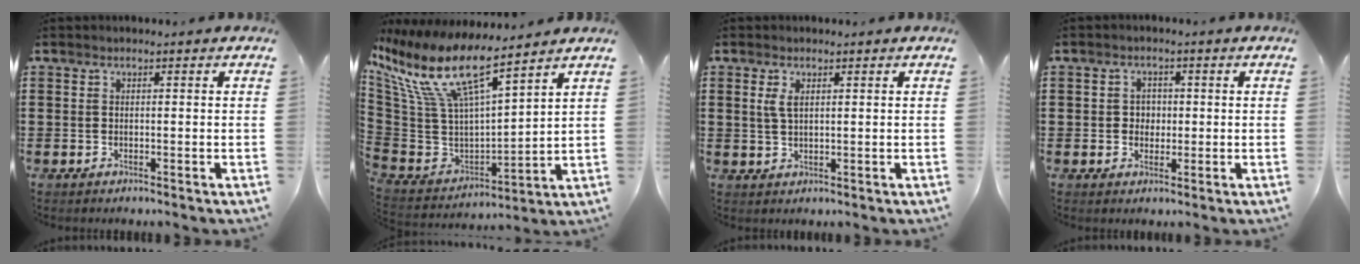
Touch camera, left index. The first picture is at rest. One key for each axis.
{"total": 13.1, "fx": 7.8, "fy": 4.0, "fz": 9.7, "tx": -0.225, "ty": -0.052, "tz": 0.130}
{"total": 2.4, "fx": 0.9, "fy": 1.0, "fz": 1.9, "tx": -0.051, "ty": 0.002, "tz": 0.012}
{"total": 2.4, "fx": 0.0, "fy": 2.2, "fz": 1.0, "tx": -0.020, "ty": 0.006, "tz": -0.007}